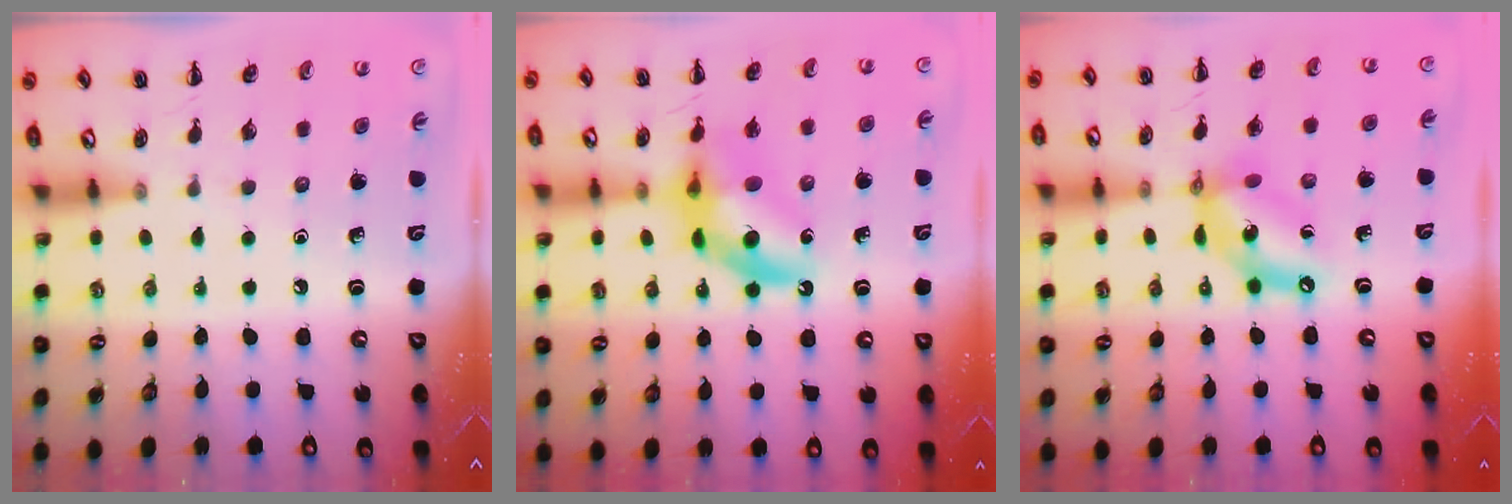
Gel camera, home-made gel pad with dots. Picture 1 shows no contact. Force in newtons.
{"total": 10.8, "press": 10.3, "slide": 3.4}
{"total": 12.3, "press": 11.9, "slide": 3.3}